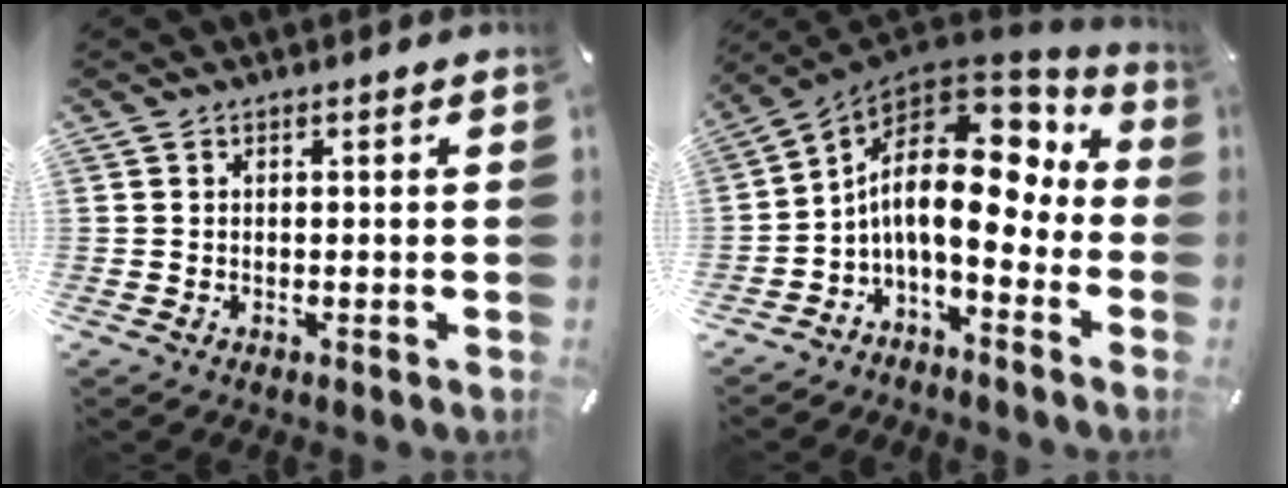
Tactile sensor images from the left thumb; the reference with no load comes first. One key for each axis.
{"total": 15.9, "fx": 1.6, "fy": 8.1, "fz": 13.6, "tx": -0.242, "ty": -0.025, "tz": 0.027}